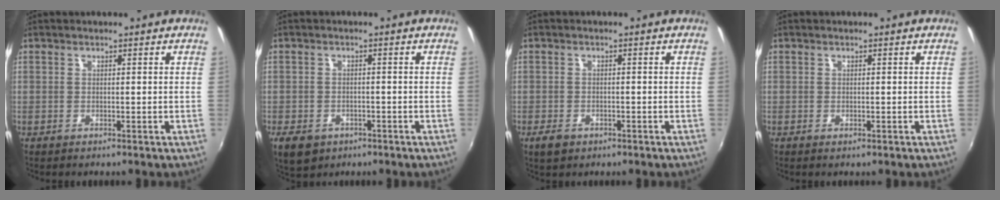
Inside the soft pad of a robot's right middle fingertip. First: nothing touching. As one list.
[{"total": 6.5, "force": [-3.5, 4.3, 3.3], "torque": [-0.078, -0.016, -0.054]}, {"total": 3.2, "force": [-1.9, 1.9, 1.7], "torque": [-0.038, -0.004, -0.030]}, {"total": 0.0}]